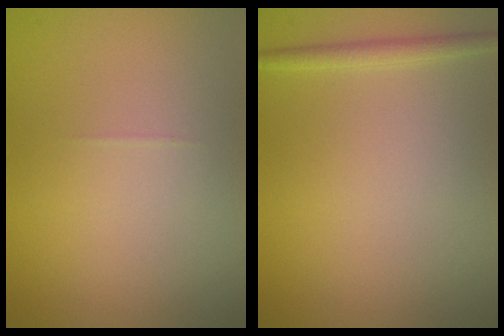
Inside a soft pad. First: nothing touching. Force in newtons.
{"total": 1.3, "press": 1.3, "slide": 0.1}